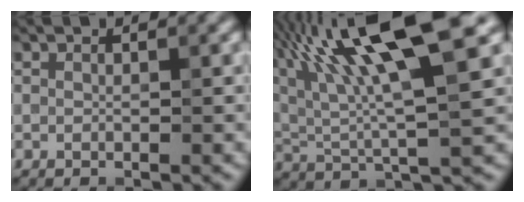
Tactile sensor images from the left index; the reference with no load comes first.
{"total": 13.6, "force": [6.5, 3.3, 11.5], "torque": [-0.205, 0.022, 0.107]}